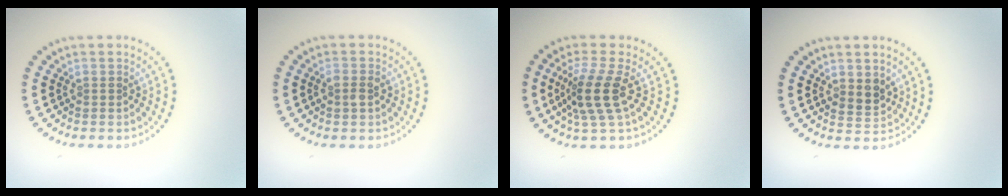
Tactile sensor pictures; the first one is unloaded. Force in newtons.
{"total": 1.3, "press": 1.3, "slide": 0.4}
{"total": 3.8, "press": 2.8, "slide": 2.5}
{"total": 1.9, "press": 1.8, "slide": 0.7}